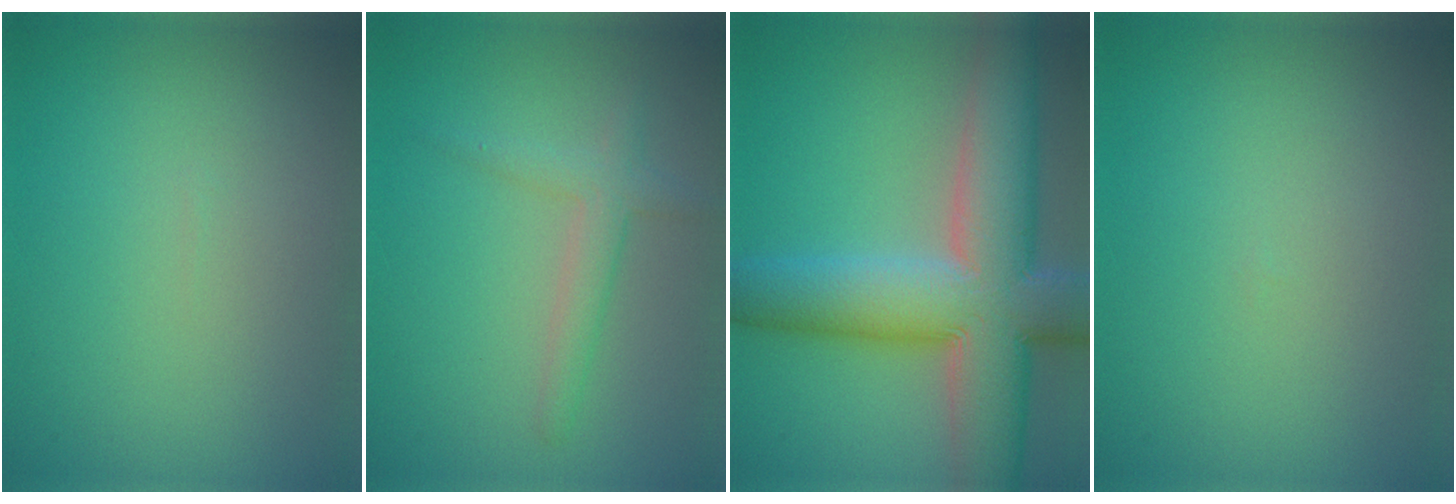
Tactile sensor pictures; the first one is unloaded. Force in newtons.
{"total": 1.7, "press": 1.7, "slide": 0.2}
{"total": 12.7, "press": 12.7, "slide": 0.8}
{"total": 0.0}